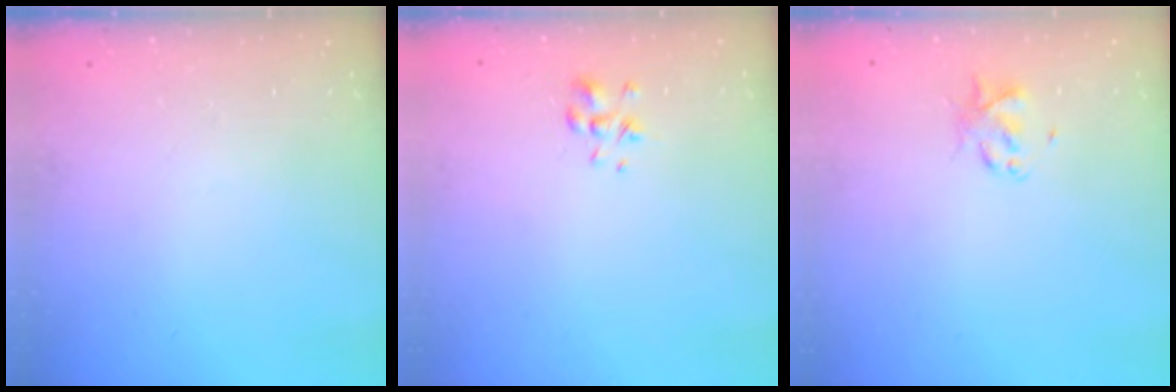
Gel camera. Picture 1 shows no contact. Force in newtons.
{"total": 1.3, "press": 1.2, "slide": 0.6}
{"total": 2.1, "press": 2.1, "slide": 0.4}